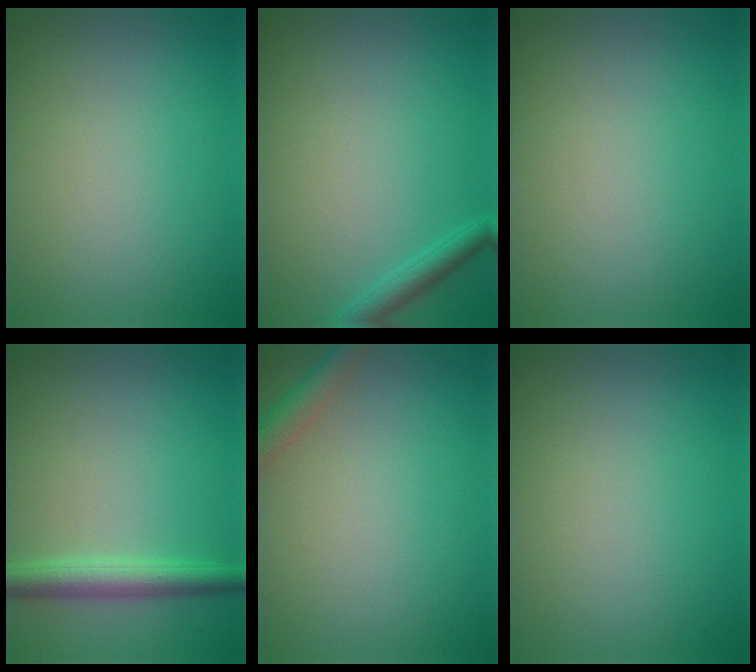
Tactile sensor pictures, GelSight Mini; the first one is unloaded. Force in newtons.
{"total": 1.8, "press": 1.8, "slide": 0.1}
{"total": 0.0}
{"total": 3.2, "press": 3.2, "slide": 0.2}
{"total": 2.3, "press": 2.3, "slide": 0.1}
{"total": 0.0}